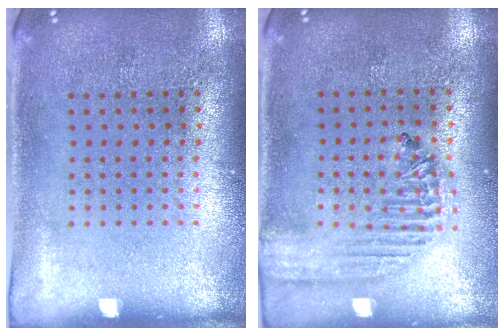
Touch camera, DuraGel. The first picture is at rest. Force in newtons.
{"total": 1.8, "press": 1.7, "slide": 0.7}